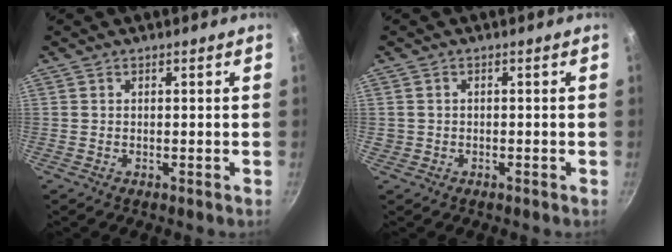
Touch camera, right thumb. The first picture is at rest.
{"total": 0.8, "force": [-0.3, 0.7, 0.2], "torque": [-0.005, 0.005, -0.001]}